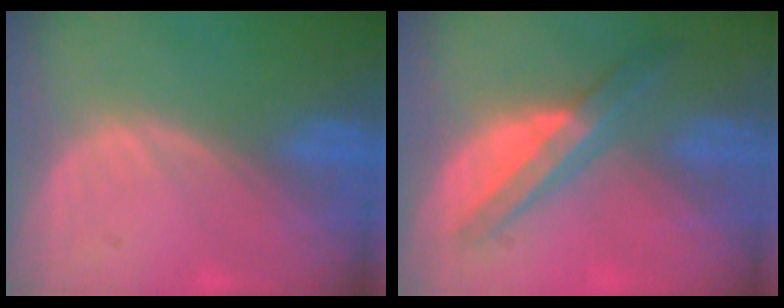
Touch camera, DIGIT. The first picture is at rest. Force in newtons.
{"total": 7.0, "press": 5.9, "slide": 3.7}